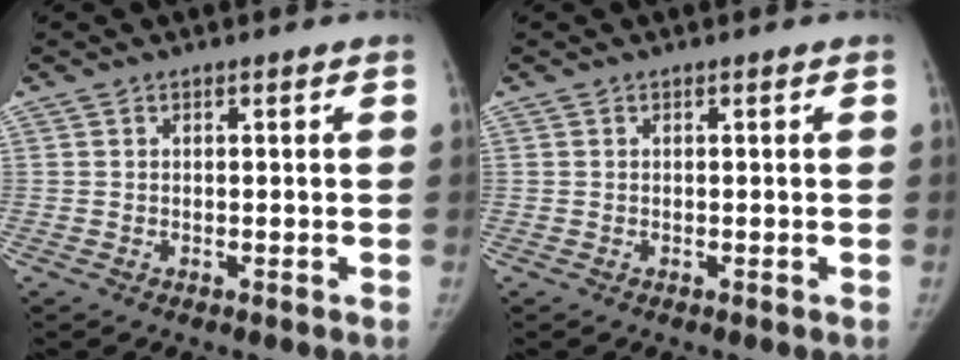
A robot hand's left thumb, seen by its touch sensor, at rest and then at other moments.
{"total": 0.0}